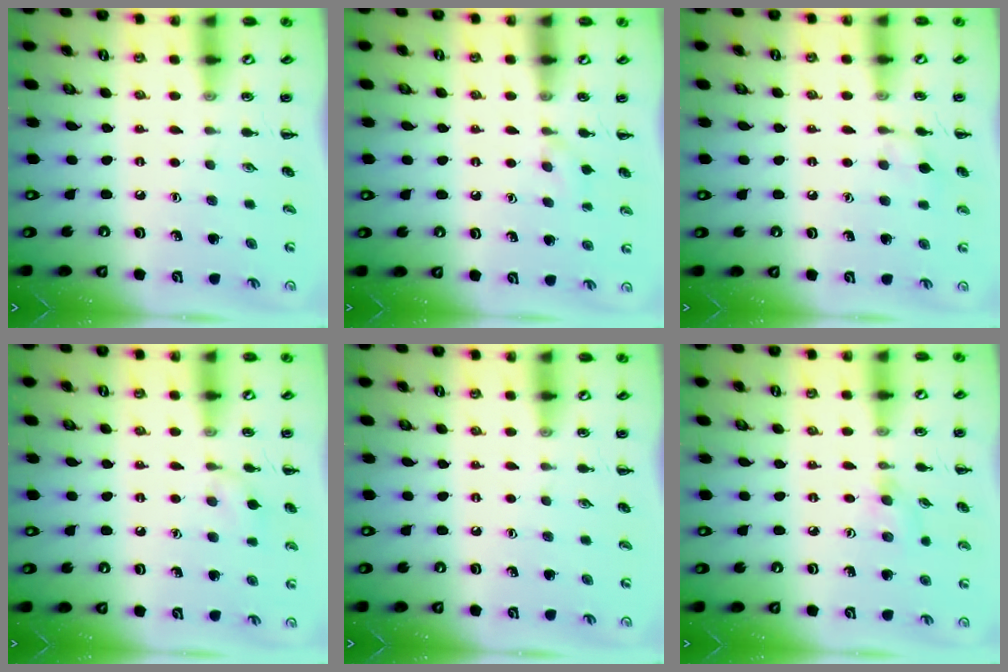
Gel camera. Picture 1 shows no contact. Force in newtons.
{"total": 6.3, "press": 6.0, "slide": 1.9}
{"total": 5.8, "press": 5.5, "slide": 2.0}
{"total": 6.7, "press": 6.4, "slide": 2.0}
{"total": 0.0}
{"total": 4.9, "press": 4.6, "slide": 1.8}